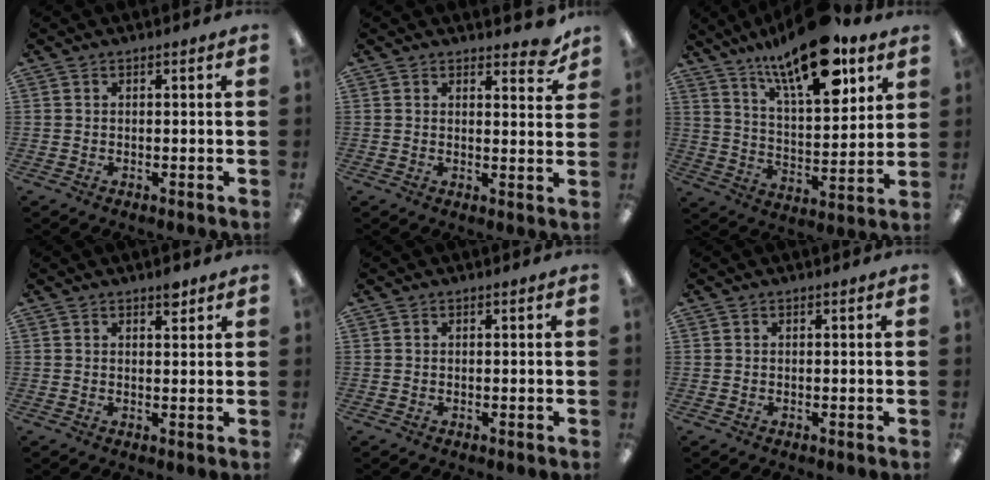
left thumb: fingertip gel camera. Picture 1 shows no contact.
{"total": 5.0, "force": [3.9, 1.9, 2.5], "torque": [-0.018, -0.022, 0.064]}
{"total": 20.2, "force": [13.8, 7.0, 13.0], "torque": [-0.206, -0.082, 0.228]}
{"total": 2.7, "force": [2.1, 0.9, 1.5], "torque": [-0.009, -0.009, 0.031]}
{"total": 0.0}
{"total": 0.0}